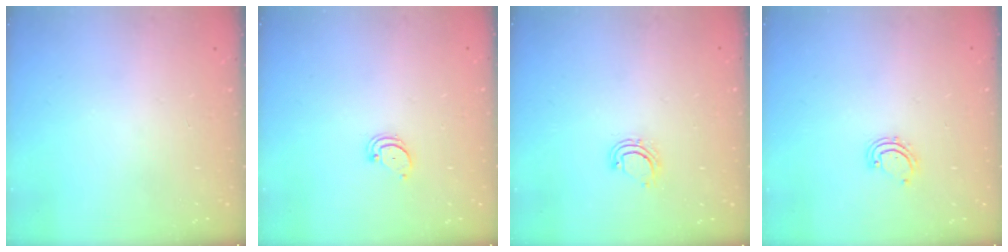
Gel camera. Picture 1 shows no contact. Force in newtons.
{"total": 1.8, "press": 1.8, "slide": 0.2}
{"total": 5.4, "press": 5.4, "slide": 0.5}
{"total": 3.5, "press": 3.5, "slide": 0.3}